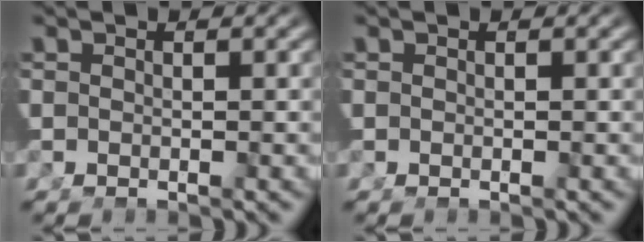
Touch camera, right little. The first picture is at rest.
{"total": 0.0}